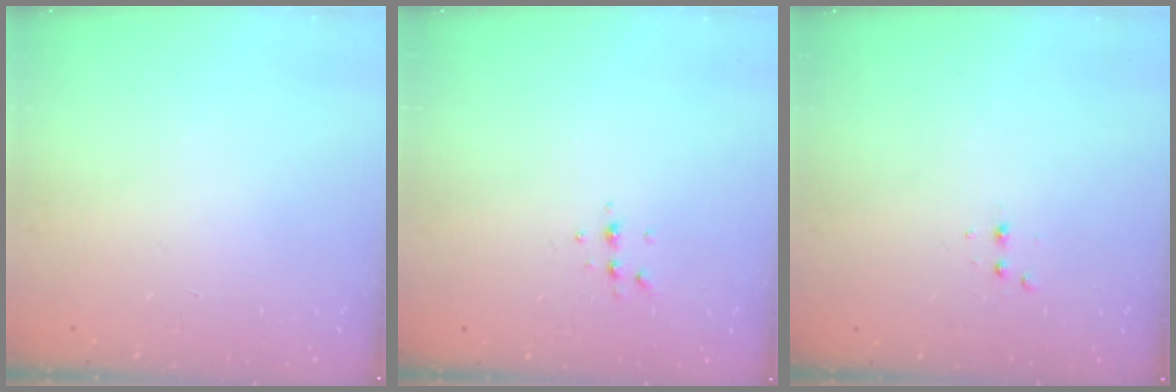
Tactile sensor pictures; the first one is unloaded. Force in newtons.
{"total": 3.9, "press": 3.8, "slide": 1.2}
{"total": 2.5, "press": 2.4, "slide": 0.5}